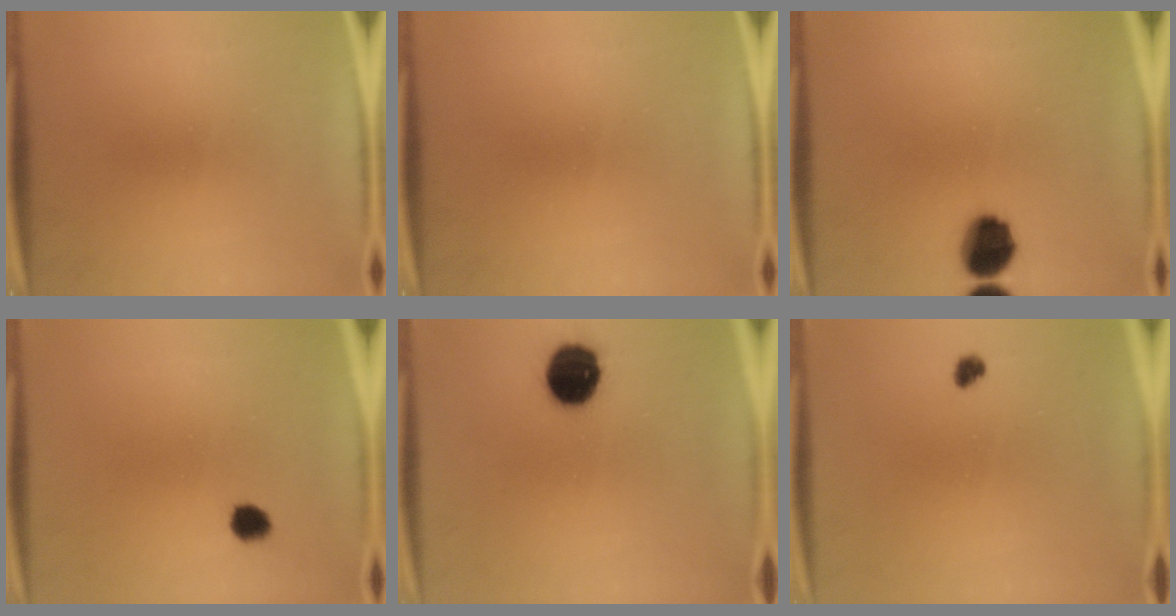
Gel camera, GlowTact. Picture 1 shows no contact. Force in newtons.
{"total": 0.0}
{"total": 9.1}
{"total": 2.7}
{"total": 12.0}
{"total": 1.7}